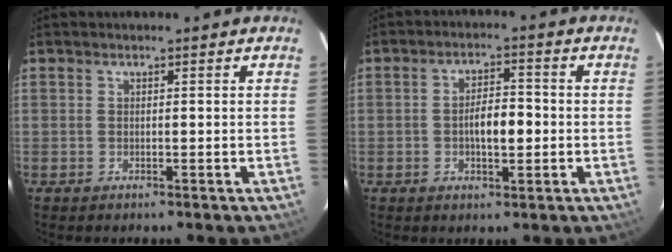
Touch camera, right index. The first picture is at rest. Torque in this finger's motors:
{"motor_torque": [0.89, -0.07, 0.49, 0.09]}